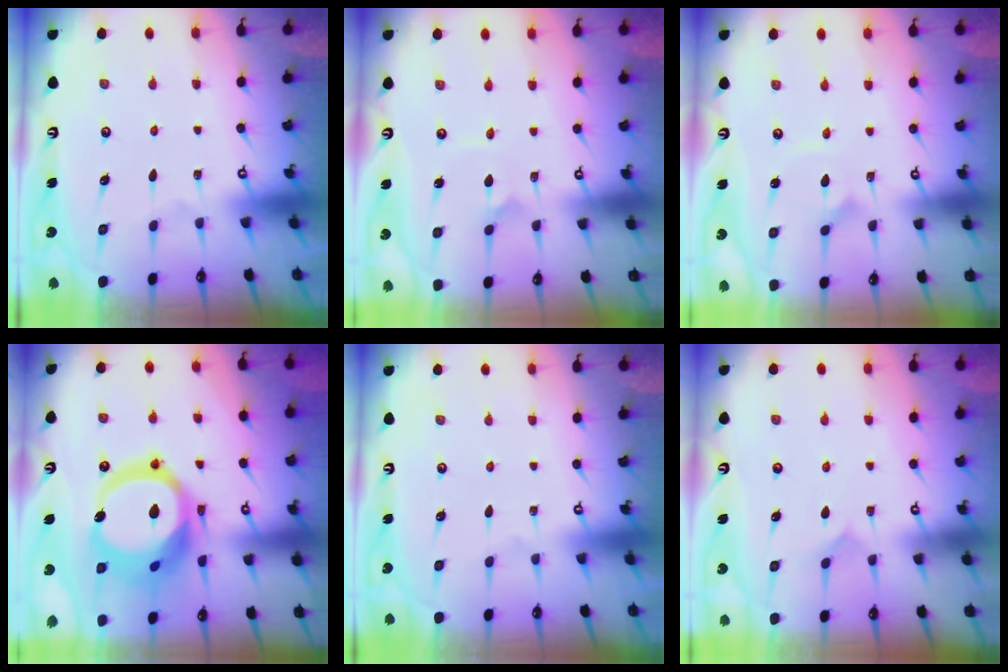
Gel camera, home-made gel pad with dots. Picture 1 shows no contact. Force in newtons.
{"total": 3.5, "press": 3.5, "slide": 0.3}
{"total": 2.2, "press": 2.2, "slide": 0.1}
{"total": 20.4, "press": 20.3, "slide": 2.5}
{"total": 0.0}
{"total": 3.9, "press": 3.8, "slide": 0.4}